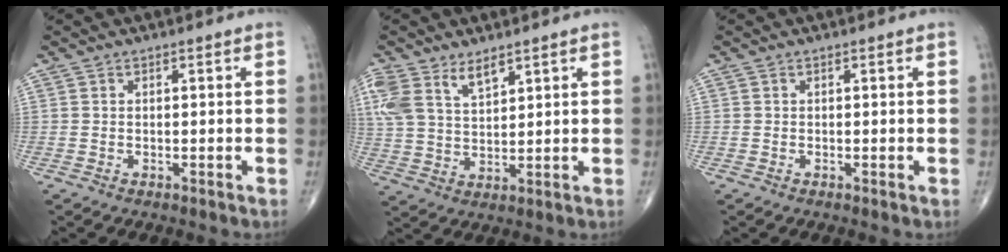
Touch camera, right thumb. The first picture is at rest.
{"total": 9.0, "force": [5.4, 4.3, 5.7], "torque": [-0.114, -0.011, 0.117]}
{"total": 0.0}